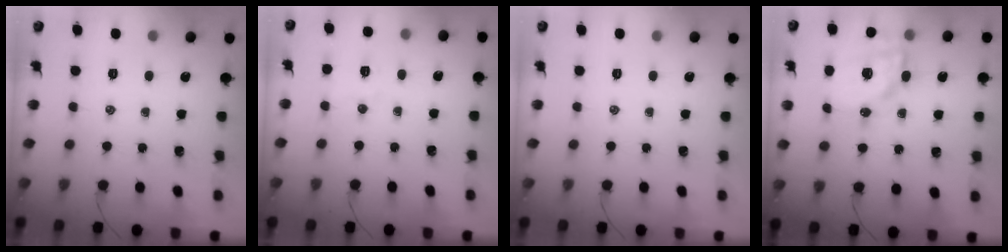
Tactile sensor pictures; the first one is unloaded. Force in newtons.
{"total": 4.6, "press": 4.4, "slide": 1.2}
{"total": 0.0}
{"total": 14.3, "press": 13.8, "slide": 3.5}